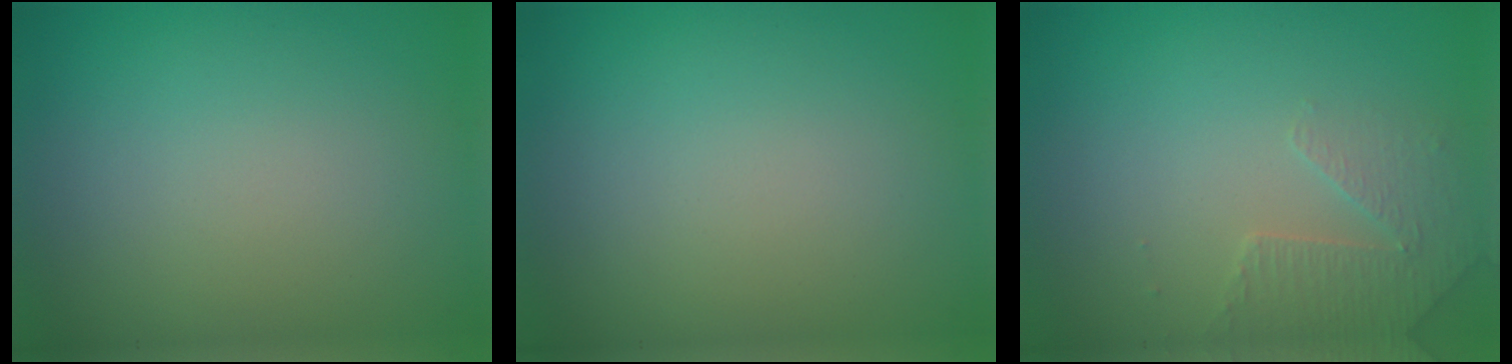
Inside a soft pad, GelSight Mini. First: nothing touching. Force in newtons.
{"total": 0.0}
{"total": 2.3, "press": 2.2, "slide": 0.6}